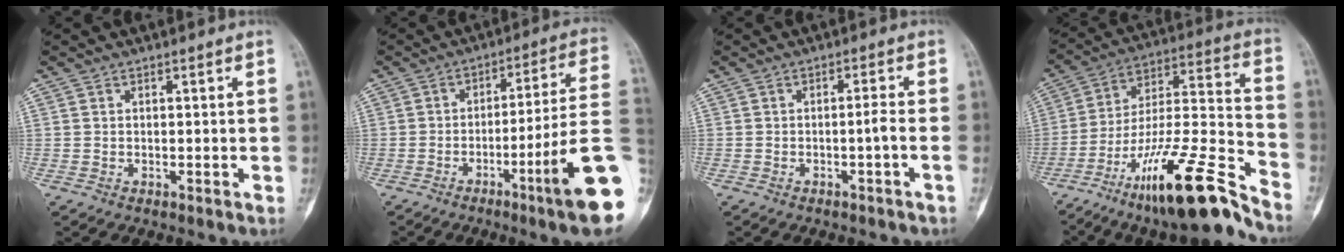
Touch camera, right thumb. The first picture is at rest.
{"total": 15.7, "force": [-5.7, -0.3, 14.6], "torque": [-0.196, 0.019, -0.091]}
{"total": 2.4, "force": [-1.1, -0.6, 2.1], "torque": [-0.041, 0.009, -0.021]}
{"total": 23.7, "force": [-16.6, 3.9, 16.5], "torque": [-0.262, 0.084, -0.279]}